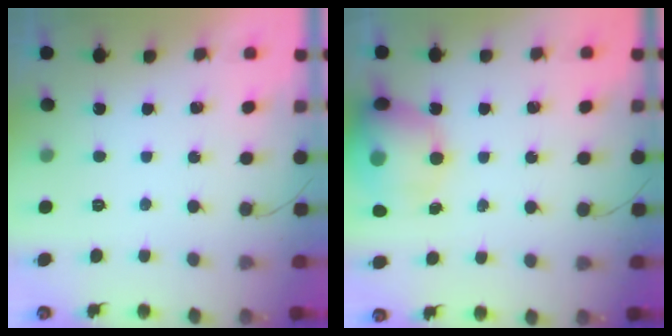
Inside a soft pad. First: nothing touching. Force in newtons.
{"total": 17.0, "press": 16.7, "slide": 3.2}